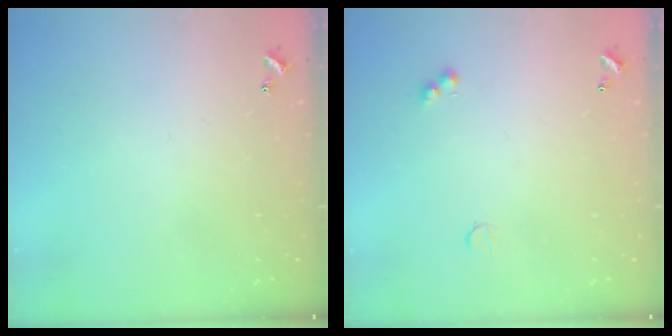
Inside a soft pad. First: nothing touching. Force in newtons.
{"total": 2.5, "press": 2.4, "slide": 0.5}